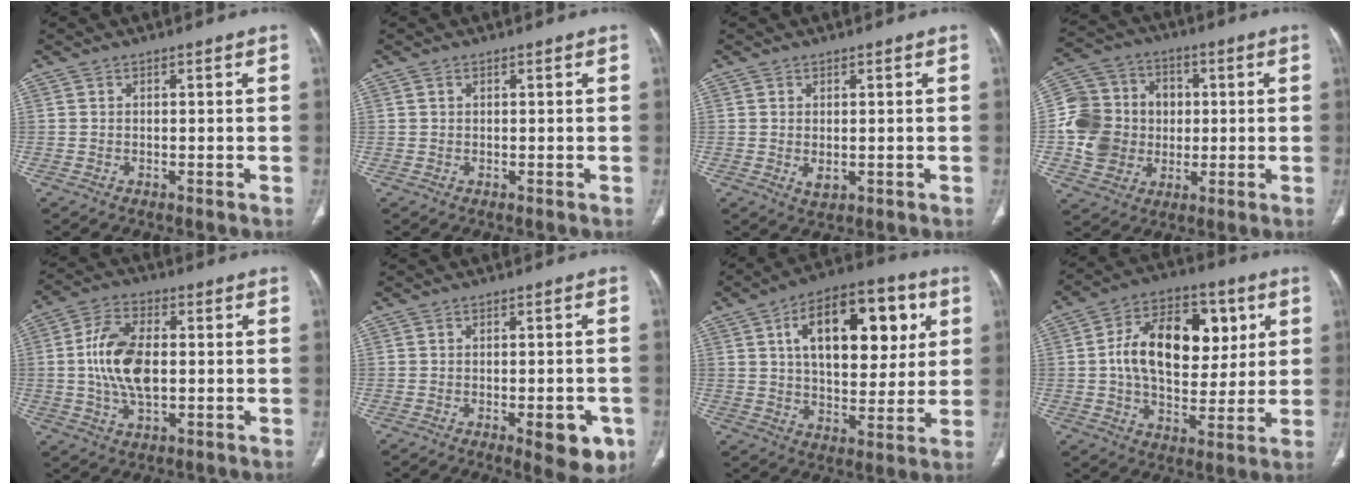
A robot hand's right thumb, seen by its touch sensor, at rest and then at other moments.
{"total": 0.5, "force": [0.2, 0.4, 0.3], "torque": [-0.006, 0.002, 0.005]}
{"total": 2.3, "force": [-0.2, 1.3, 1.9], "torque": [-0.032, -0.006, 0.005]}
{"total": 16.2, "force": [-0.4, 14.2, 7.9], "torque": [-0.131, 0.027, -0.004]}
{"total": 12.4, "force": [0.1, 6.8, 10.4], "torque": [-0.201, 0.009, 0.002]}
{"total": 7.9, "force": [-3.2, 3.1, 6.6], "torque": [-0.062, 0.002, -0.032]}
{"total": 21.7, "force": [6.5, 11.6, 17.1], "torque": [-0.217, -0.001, 0.094]}
{"total": 19.7, "force": [3.9, 12.3, 15.0], "torque": [-0.207, 0.006, 0.062]}